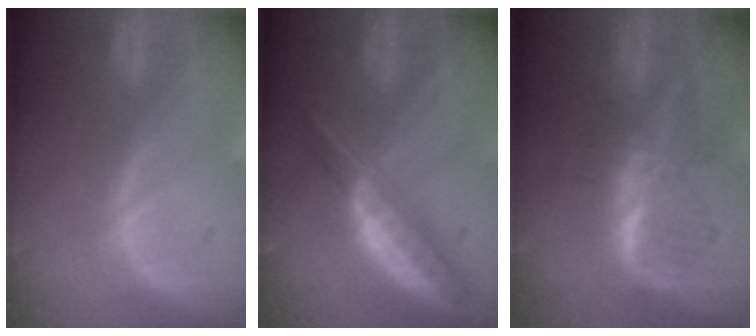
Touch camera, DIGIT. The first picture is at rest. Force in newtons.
{"total": 6.6, "press": 5.6, "slide": 3.4}
{"total": 5.8, "press": 5.7, "slide": 0.8}